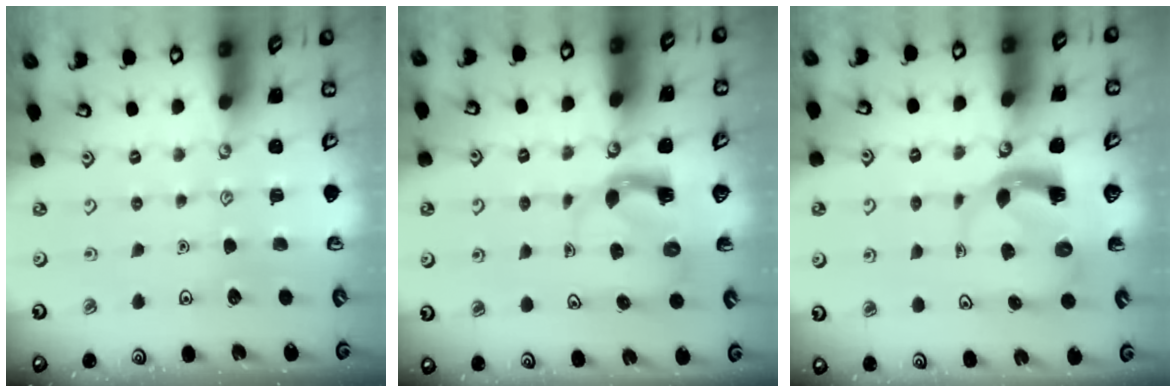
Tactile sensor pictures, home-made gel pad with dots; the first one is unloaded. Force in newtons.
{"total": 3.8, "press": 3.7, "slide": 0.7}
{"total": 5.2, "press": 5.1, "slide": 1.1}